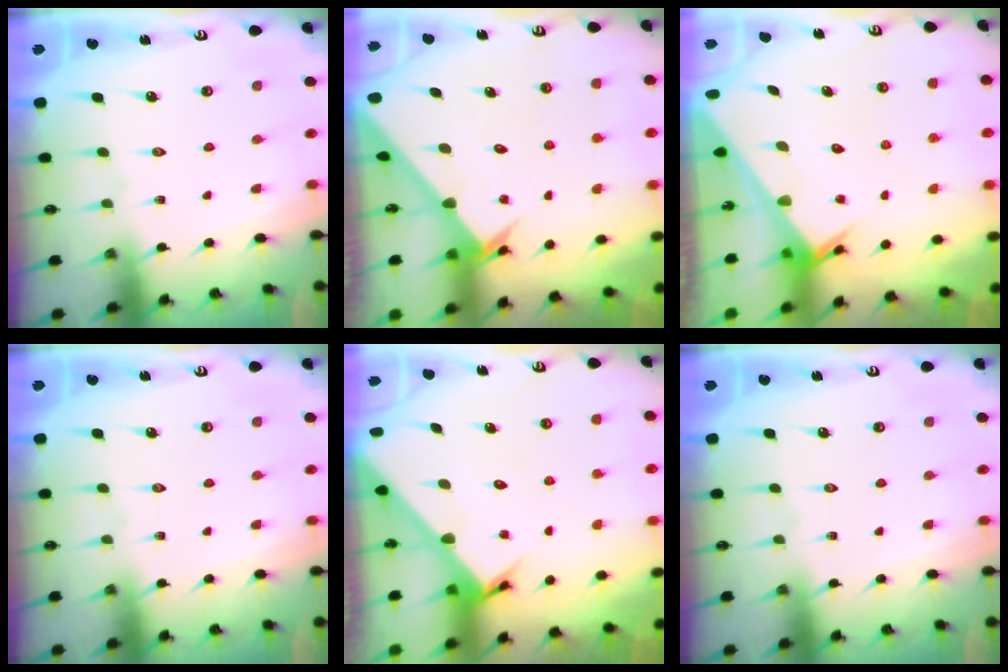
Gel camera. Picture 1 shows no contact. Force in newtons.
{"total": 2.9, "press": 2.9, "slide": 0.1}
{"total": 3.3, "press": 3.2, "slide": 0.2}
{"total": 0.0}
{"total": 3.3, "press": 3.3, "slide": 0.2}
{"total": 0.0}